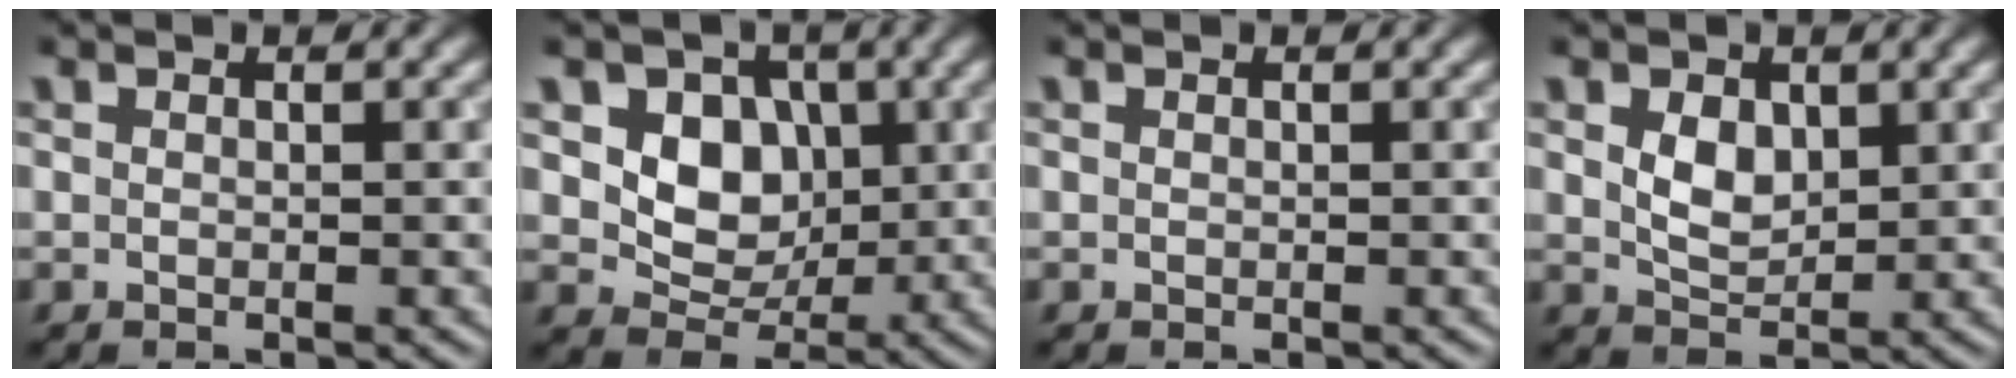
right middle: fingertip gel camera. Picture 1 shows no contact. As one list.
[{"total": 5.5, "force": [1.1, 4.4, 3.2], "torque": [-0.055, -0.006, 0.010]}, {"total": 0.0}, {"total": 2.8, "force": [0.9, 1.9, 1.9], "torque": [-0.040, -0.003, 0.019]}]